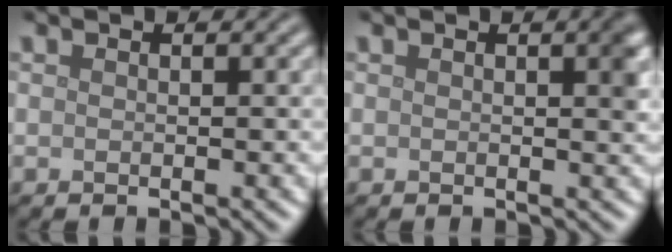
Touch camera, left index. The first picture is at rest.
{"total": 1.8, "force": [0.5, 0.4, 1.7], "torque": [-0.017, 0.003, 0.006]}